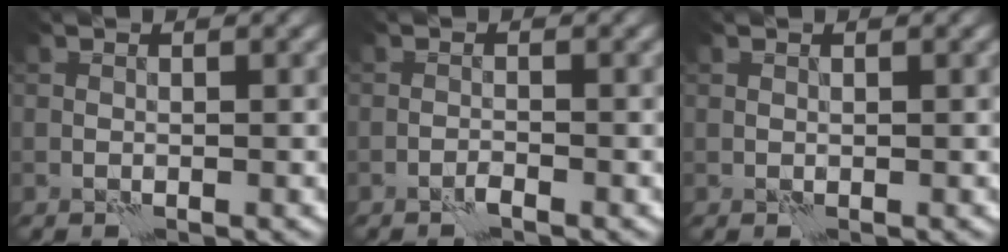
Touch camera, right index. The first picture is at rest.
{"total": 0.6, "force": [-0.5, -0.3, 0.1], "torque": [-0.003, 0.002, -0.012]}
{"total": 0.0}